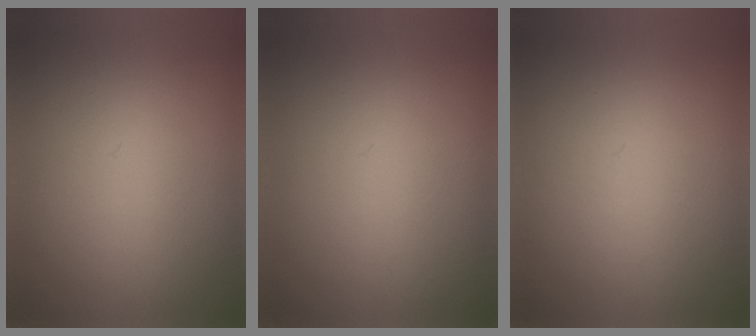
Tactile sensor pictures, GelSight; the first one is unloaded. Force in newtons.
{"total": 0.0}
{"total": 1.0}